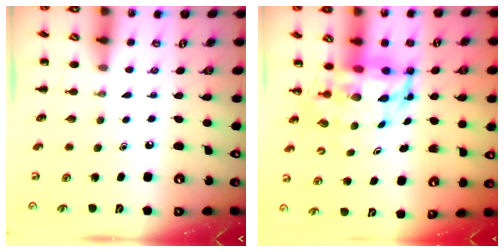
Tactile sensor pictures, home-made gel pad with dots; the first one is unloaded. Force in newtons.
{"total": 6.5, "press": 6.2, "slide": 2.0}